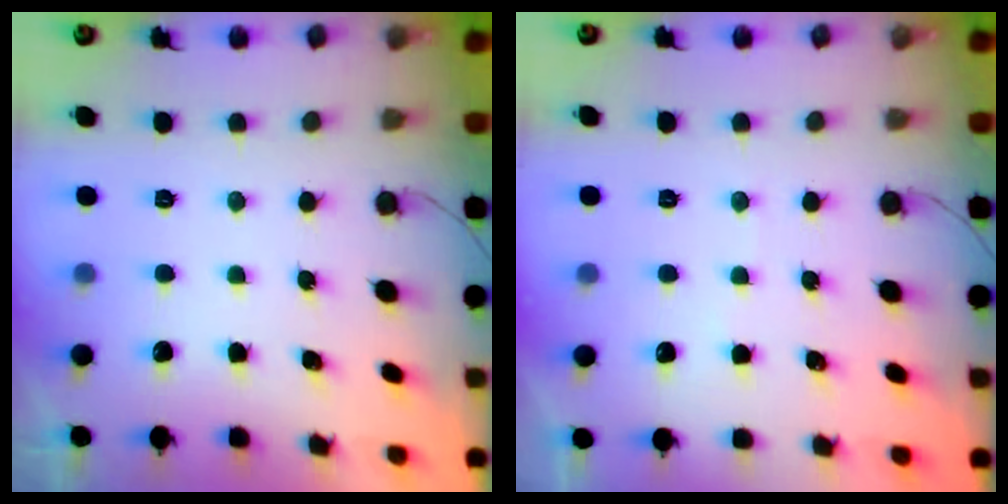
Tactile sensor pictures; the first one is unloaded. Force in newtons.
{"total": 1.8, "press": 1.7, "slide": 0.2}